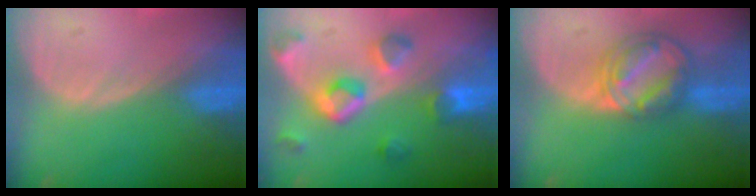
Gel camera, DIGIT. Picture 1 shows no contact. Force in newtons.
{"total": 7.3, "press": 7.3, "slide": 0.8}
{"total": 8.1, "press": 7.0, "slide": 4.1}